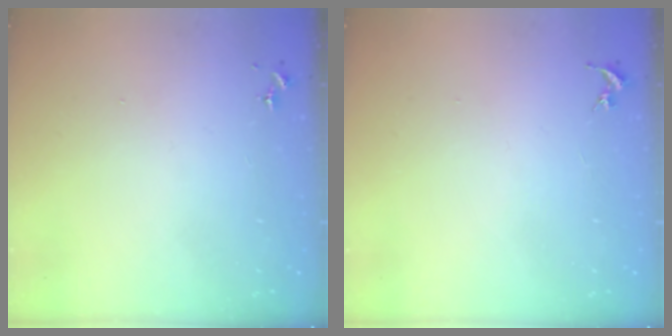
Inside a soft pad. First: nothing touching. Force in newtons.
{"total": 0.0}